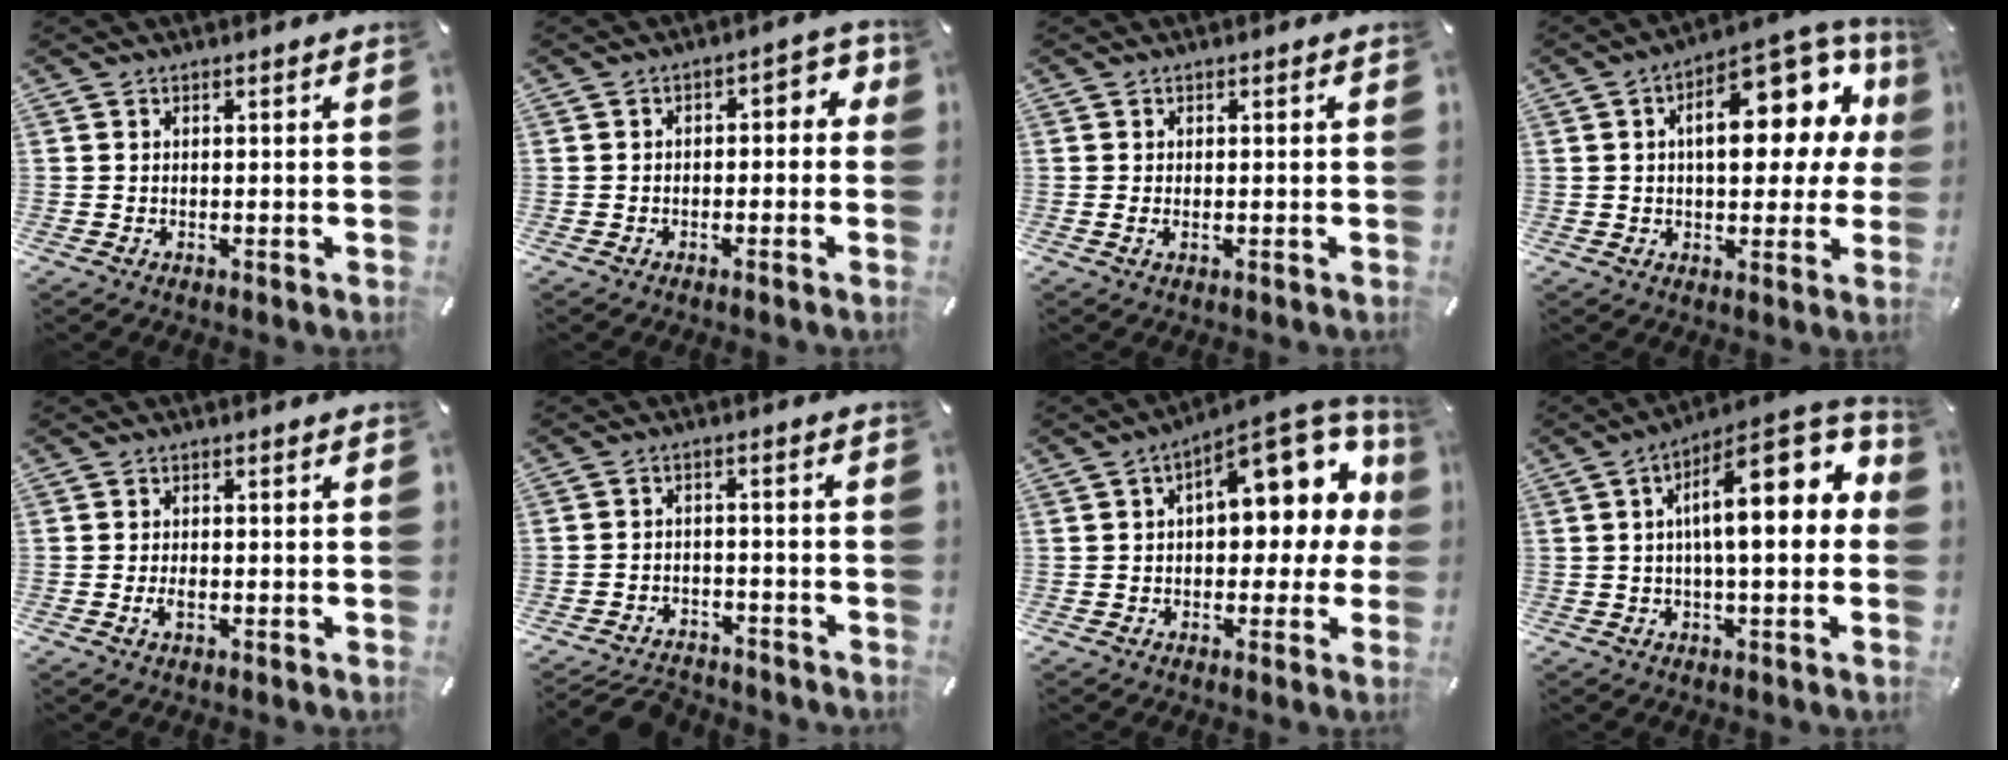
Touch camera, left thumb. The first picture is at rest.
{"total": 3.7, "force": [-1.4, 2.2, 2.5], "torque": [-0.040, 0.014, -0.032]}
{"total": 1.1, "force": [0.0, 0.4, 1.0], "torque": [-0.012, -0.004, -0.002]}
{"total": 19.4, "force": [5.9, 10.0, 15.5], "torque": [-0.199, -0.039, 0.094]}
{"total": 2.1, "force": [-0.5, 1.1, 1.7], "torque": [-0.039, -0.001, -0.012]}
{"total": 5.3, "force": [-4.6, 2.2, 1.3], "torque": [-0.029, 0.021, -0.091]}
{"total": 16.2, "force": [5.8, 8.8, 12.3], "torque": [-0.139, -0.046, 0.094]}
{"total": 16.7, "force": [3.5, 5.8, 15.2], "torque": [-0.214, -0.028, 0.050]}